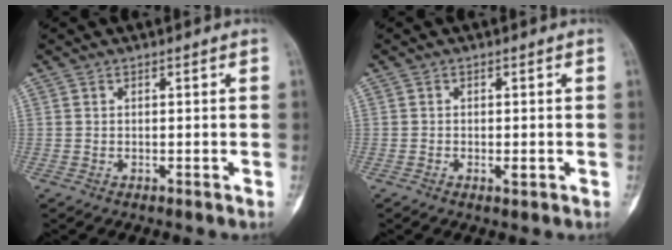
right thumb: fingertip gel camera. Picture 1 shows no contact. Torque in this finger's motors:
{"motor_torque": [0.05, 0.26, 0.25, -0.03, 0.00]}